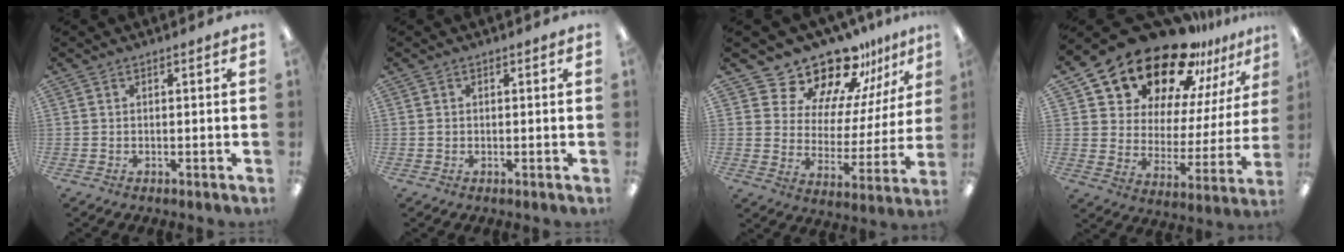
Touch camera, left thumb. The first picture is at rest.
{"total": 0.5, "force": [0.1, 0.5, 0.1], "torque": [-0.003, 0.004, 0.000]}
{"total": 16.6, "force": [15.1, 6.0, 3.0], "torque": [-0.065, -0.137, 0.274]}
{"total": 21.0, "force": [18.0, 8.3, 7.0], "torque": [-0.130, -0.144, 0.321]}